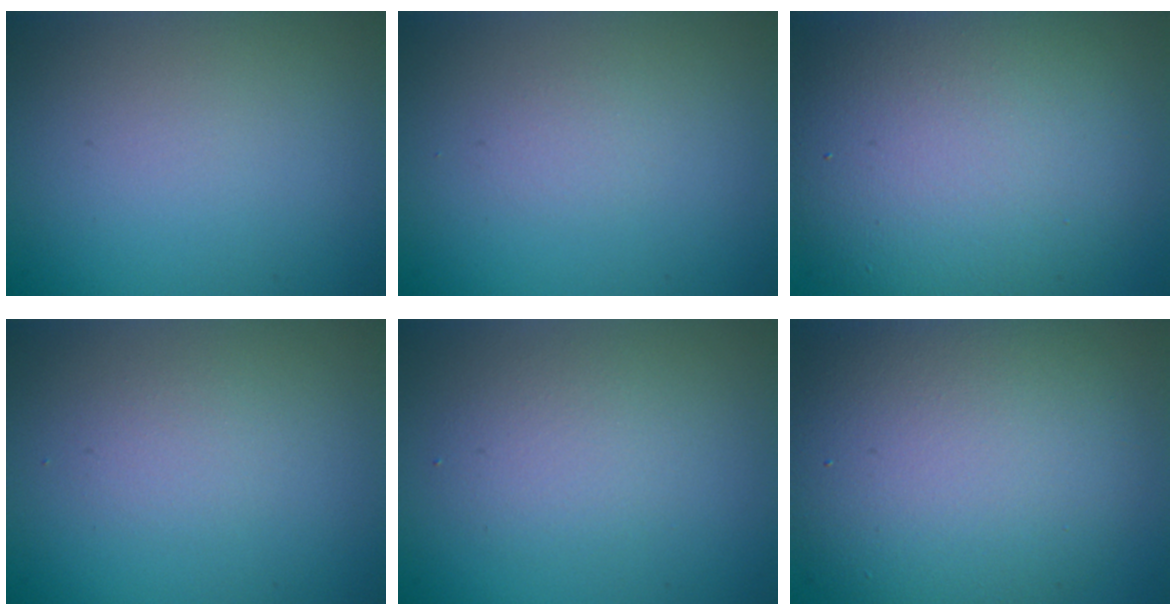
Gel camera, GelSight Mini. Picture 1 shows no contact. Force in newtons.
{"total": 0.7, "press": 0.7, "slide": 0.1}
{"total": 10.5, "press": 10.5, "slide": 0.9}
{"total": 1.2, "press": 1.2, "slide": 0.0}
{"total": 2.2, "press": 2.2, "slide": 0.1}
{"total": 9.5, "press": 9.5, "slide": 0.5}